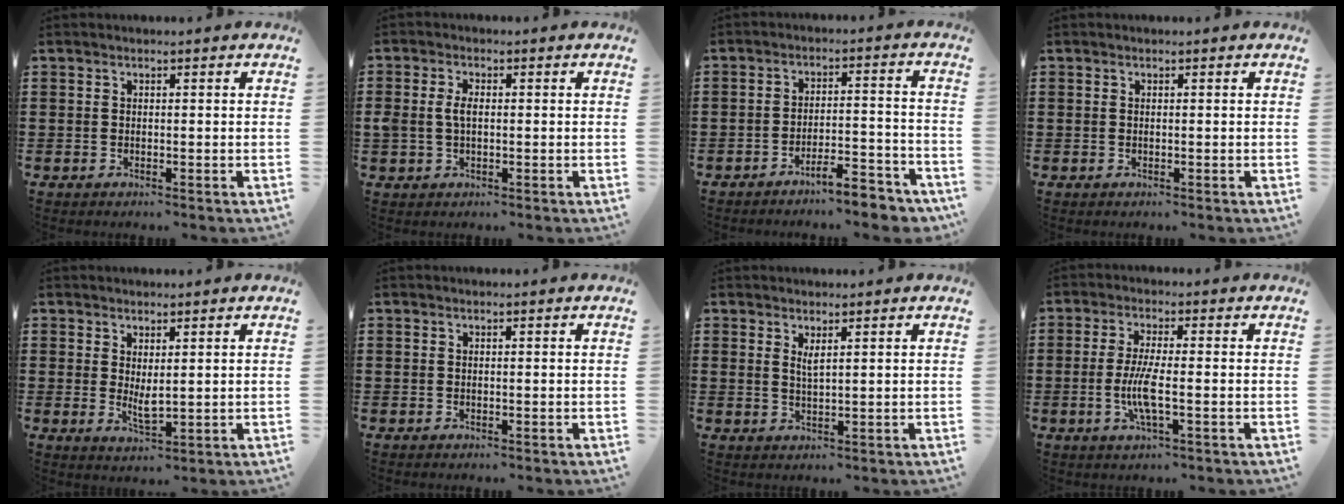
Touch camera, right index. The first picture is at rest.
{"total": 3.0, "force": [0.1, 1.7, 2.4], "torque": [-0.056, 0.004, -0.002]}
{"total": 5.9, "force": [-5.3, 0.6, 2.4], "torque": [-0.039, 0.001, -0.102]}
{"total": 0.0}
{"total": 2.7, "force": [1.0, 0.8, 2.4], "torque": [-0.045, -0.004, 0.020]}
{"total": 0.0}
{"total": 1.7, "force": [1.2, 0.3, 1.2], "torque": [-0.025, 0.002, 0.021]}
{"total": 5.8, "force": [-1.3, 1.0, 5.6], "torque": [-0.124, -0.011, -0.031]}